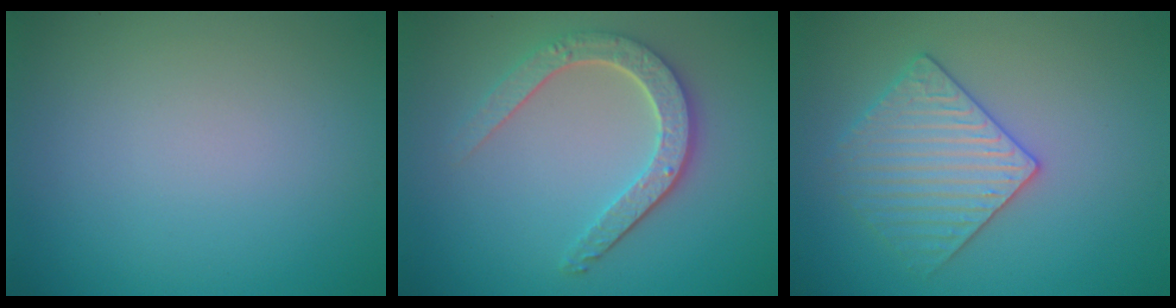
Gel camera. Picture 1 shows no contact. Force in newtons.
{"total": 4.5, "press": 3.6, "slide": 2.7}
{"total": 3.5, "press": 3.5, "slide": 0.7}